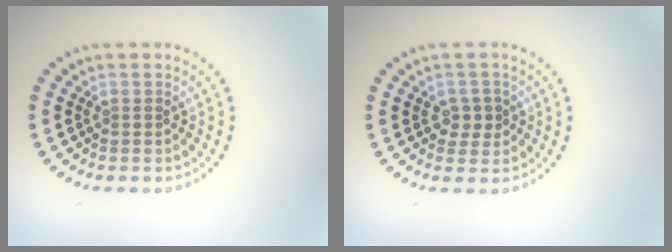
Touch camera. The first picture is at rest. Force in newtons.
{"total": 1.9, "press": 1.8, "slide": 0.6}